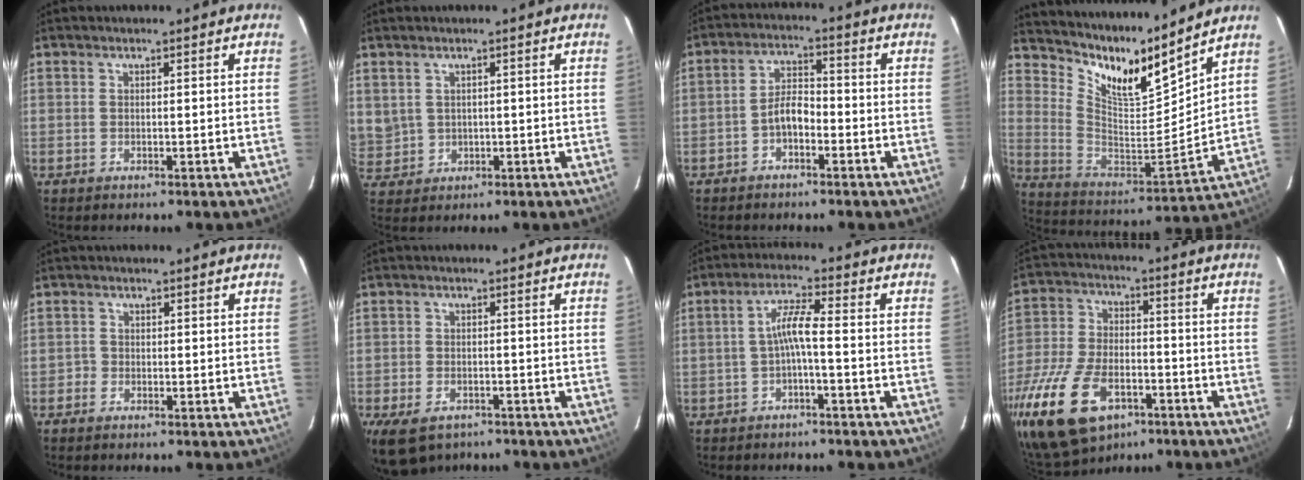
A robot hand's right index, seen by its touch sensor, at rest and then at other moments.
{"total": 5.7, "force": [1.3, 5.3, 1.9], "torque": [-0.047, 0.007, 0.044]}
{"total": 4.4, "force": [-2.5, 2.2, 2.9], "torque": [-0.059, 0.015, -0.045]}
{"total": 15.1, "force": [13.4, 1.6, 6.8], "torque": [-0.129, -0.044, 0.238]}
{"total": 1.2, "force": [-0.8, 0.9, -0.2], "torque": [0.005, 0.004, -0.017]}
{"total": 6.0, "force": [-3.4, 3.7, 3.3], "torque": [-0.071, -0.021, -0.053]}
{"total": 4.2, "force": [-1.5, 0.1, 4.0], "torque": [-0.087, 0.011, -0.026]}
{"total": 22.0, "force": [-12.2, 12.5, 13.4], "torque": [-0.309, -0.028, -0.210]}